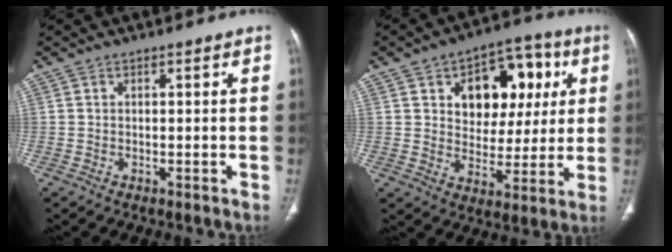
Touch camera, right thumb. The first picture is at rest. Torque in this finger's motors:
{"motor_torque": [0.25, 2.81, 1.24, 0.65, 0.11]}